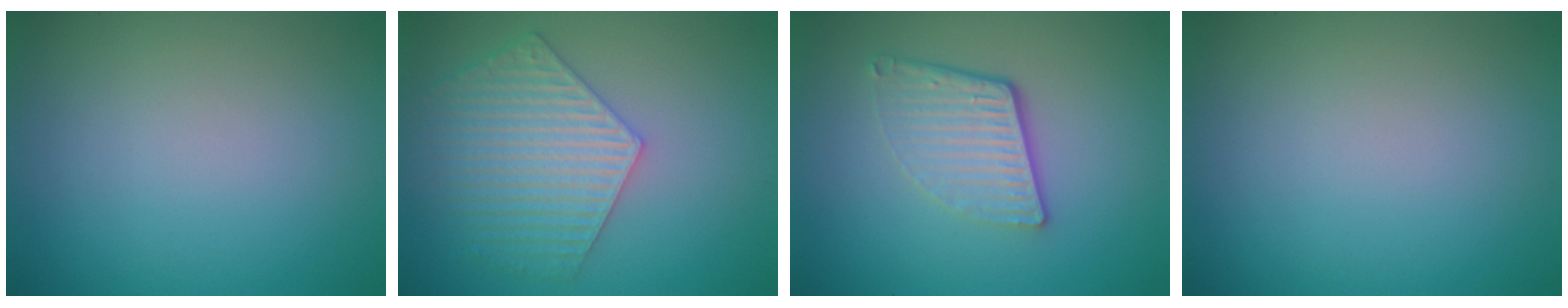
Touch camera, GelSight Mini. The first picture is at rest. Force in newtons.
{"total": 6.0, "press": 5.0, "slide": 3.2}
{"total": 4.4, "press": 2.9, "slide": 3.3}
{"total": 0.0}